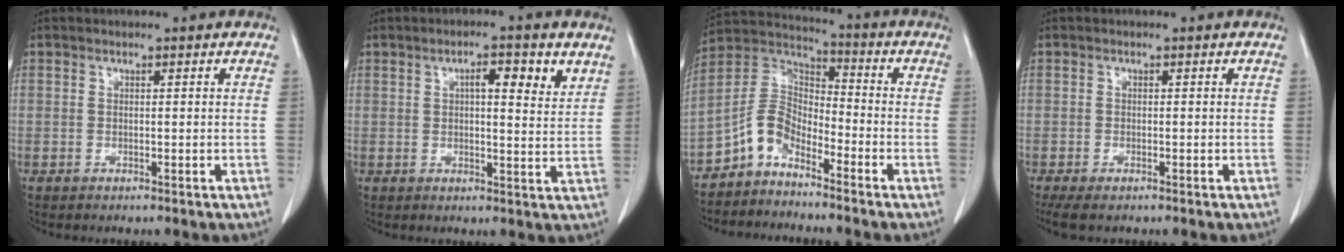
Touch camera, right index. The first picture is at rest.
{"total": 7.1, "force": [3.3, 1.8, 6.0], "torque": [-0.093, 0.005, 0.046]}
{"total": 8.3, "force": [-5.5, 4.2, 4.4], "torque": [-0.100, 0.027, -0.116]}
{"total": 5.2, "force": [-3.2, 2.3, 3.4], "torque": [-0.074, -0.008, -0.053]}